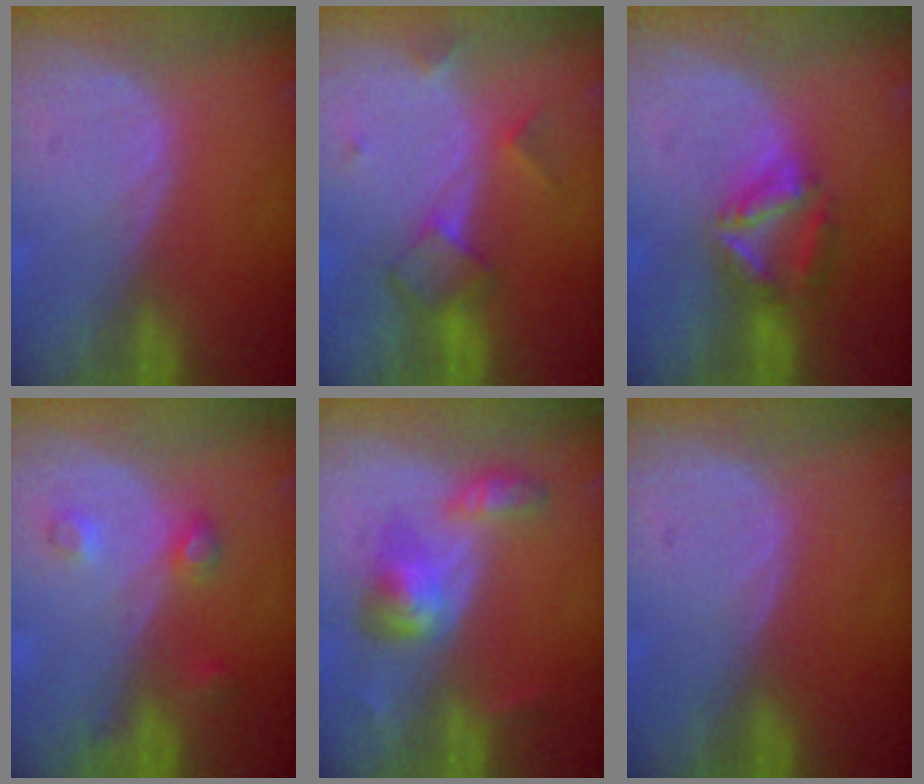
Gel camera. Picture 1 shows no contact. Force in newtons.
{"total": 5.7, "press": 5.4, "slide": 1.7}
{"total": 6.0, "press": 5.9, "slide": 1.0}
{"total": 3.5, "press": 3.3, "slide": 1.3}
{"total": 5.7, "press": 5.6, "slide": 1.0}
{"total": 0.0}